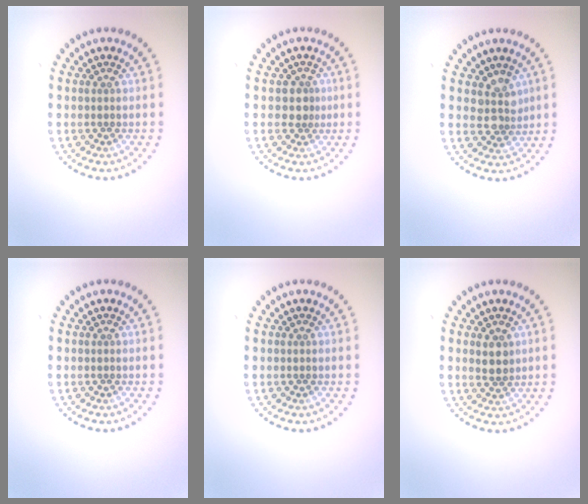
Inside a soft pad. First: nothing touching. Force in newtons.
{"total": 1.7, "press": 1.3, "slide": 1.2}
{"total": 2.5, "press": 2.0, "slide": 1.5}
{"total": 0.0}
{"total": 0.0}
{"total": 1.9, "press": 1.8, "slide": 0.7}